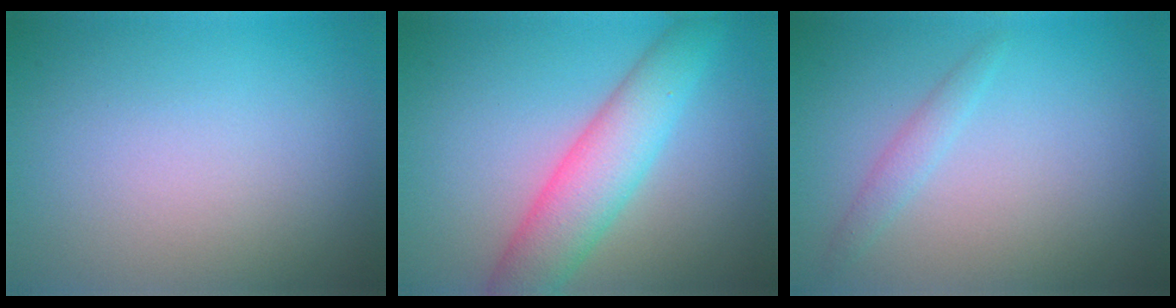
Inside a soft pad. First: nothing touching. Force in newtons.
{"total": 5.9, "press": 5.9, "slide": 0.4}
{"total": 1.3, "press": 1.3, "slide": 0.1}